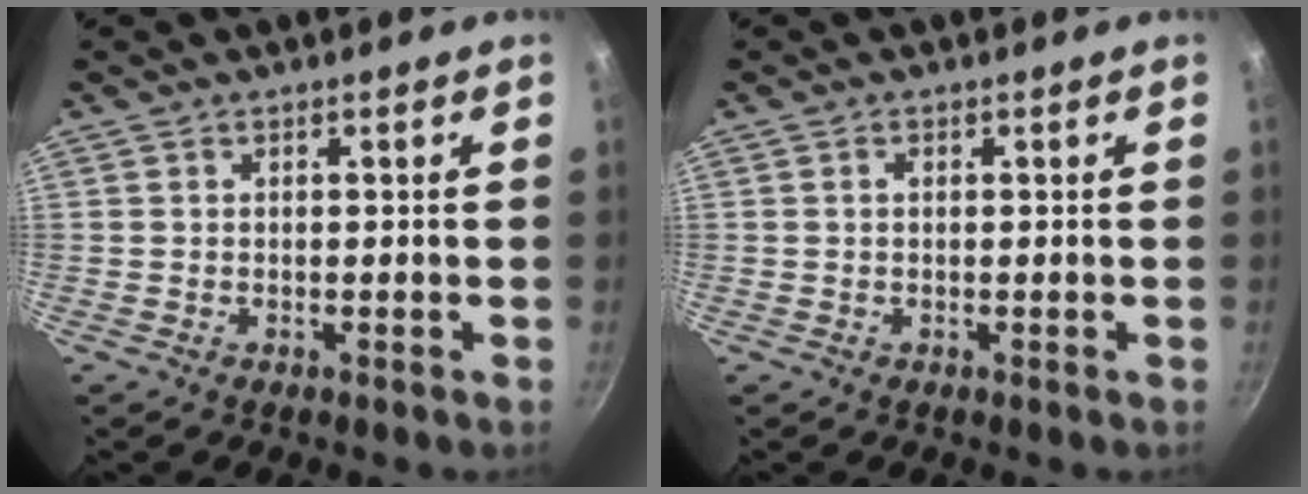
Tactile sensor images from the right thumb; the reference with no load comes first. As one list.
[{"total": 0.6, "force": [0.1, 0.5, 0.4], "torque": [-0.007, 0.004, 0.001]}]